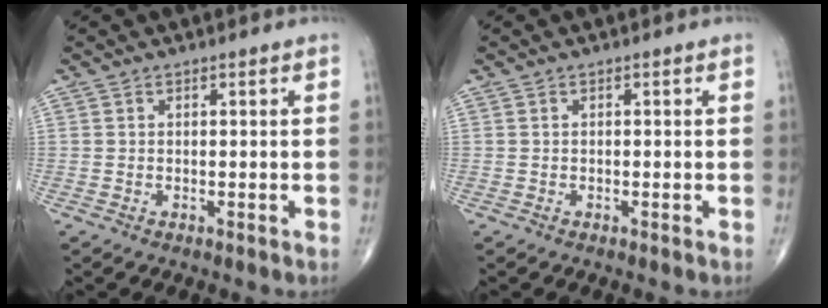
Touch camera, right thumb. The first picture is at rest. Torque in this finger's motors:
{"motor_torque": [0.11, 0.10, -0.12, -0.10, 0.02]}